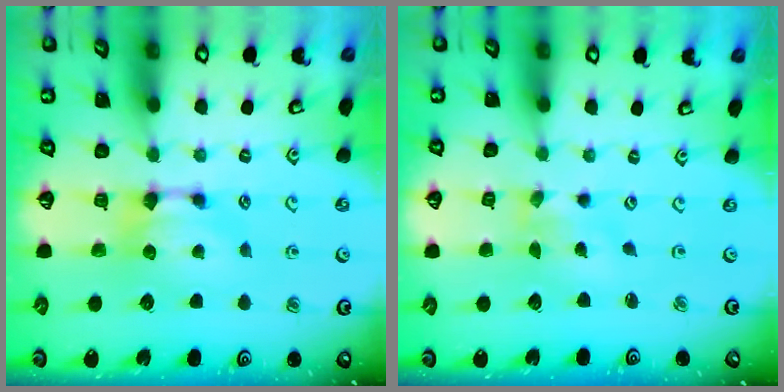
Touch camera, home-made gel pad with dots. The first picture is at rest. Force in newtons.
{"total": 2.9, "press": 2.7, "slide": 0.9}